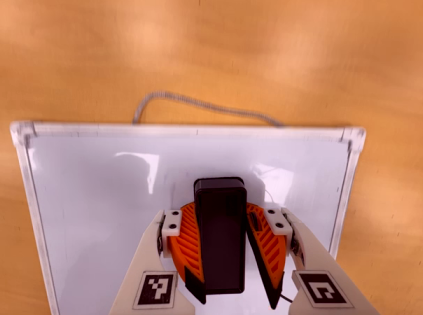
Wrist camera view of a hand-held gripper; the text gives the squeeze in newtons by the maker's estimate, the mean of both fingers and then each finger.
{"total": 12.4, "left": 14.5, "right": 10.4}